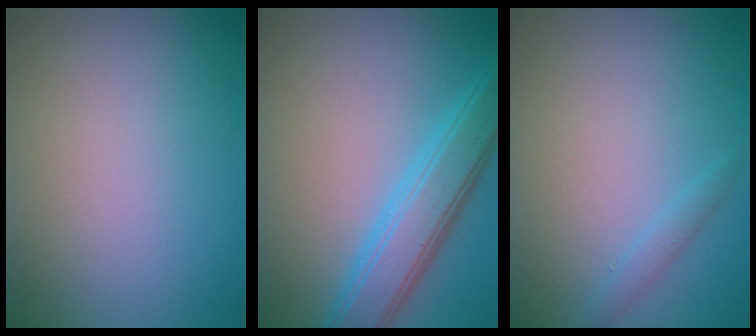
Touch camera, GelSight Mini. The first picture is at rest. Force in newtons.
{"total": 5.5, "press": 5.5, "slide": 0.1}
{"total": 1.1, "press": 1.1, "slide": 0.1}